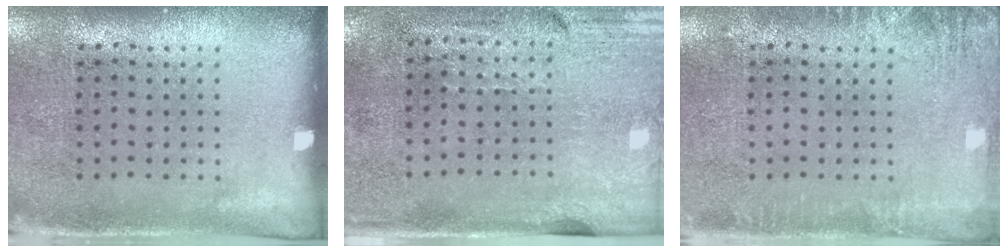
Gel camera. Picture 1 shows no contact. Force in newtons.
{"total": 3.0, "press": 2.5, "slide": 1.6}
{"total": 2.3, "press": 2.2, "slide": 0.2}